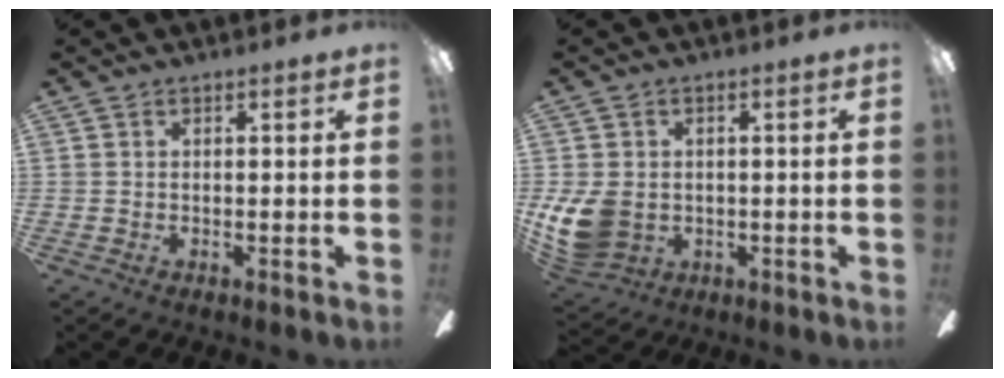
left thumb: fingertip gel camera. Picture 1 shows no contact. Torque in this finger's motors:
{"motor_torque": [0.53, 0.97, 0.36, -0.33, 0.08]}